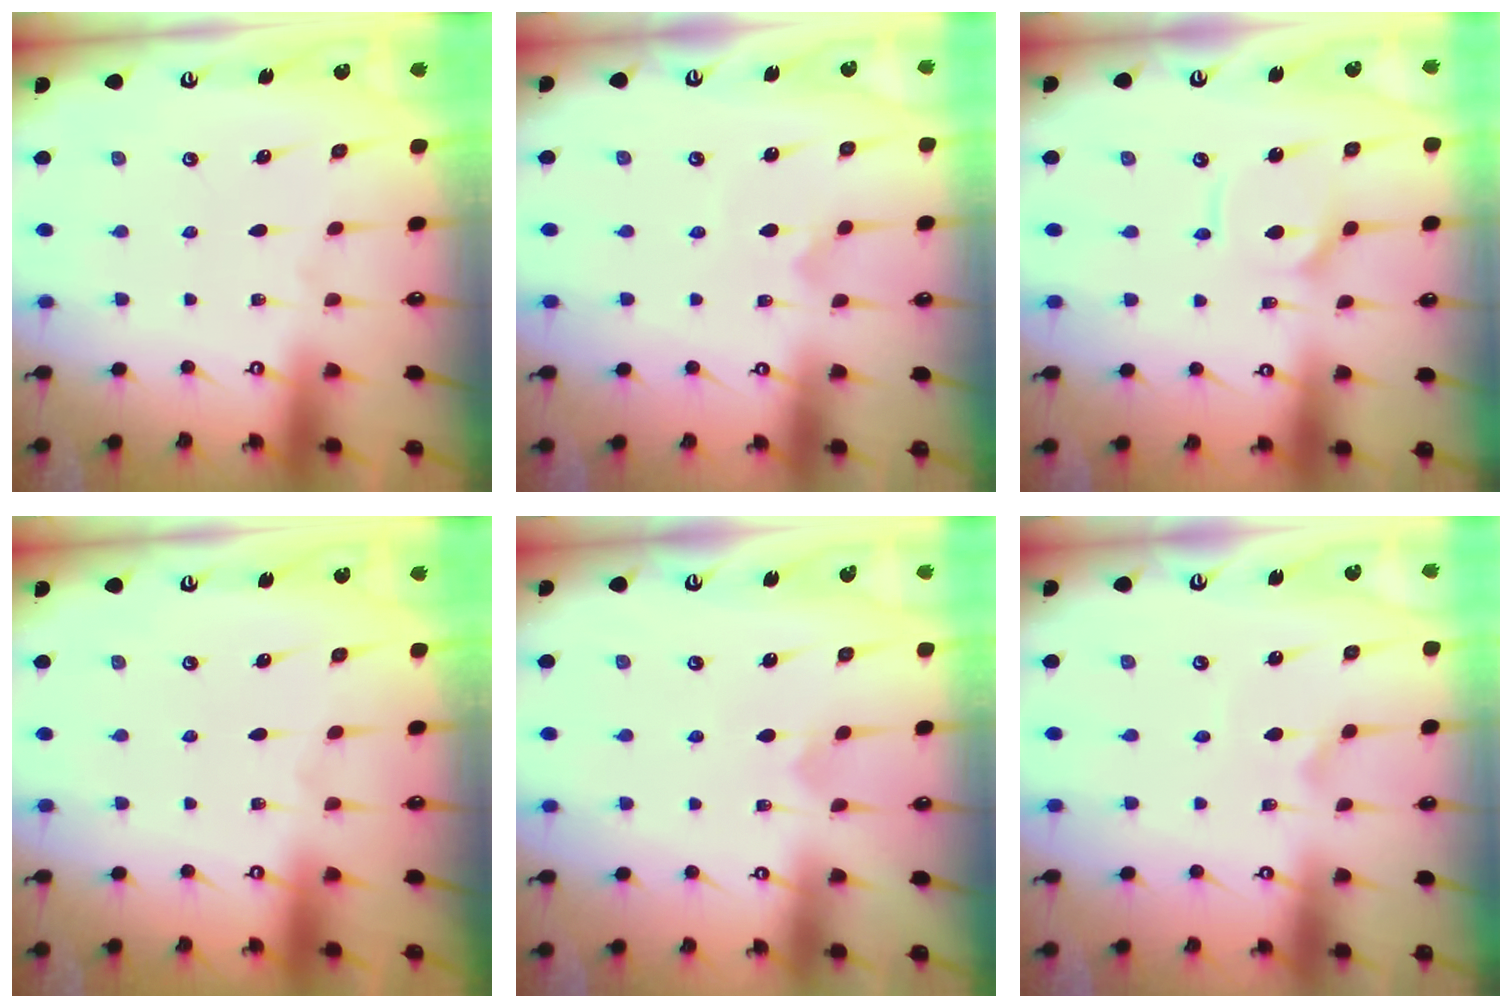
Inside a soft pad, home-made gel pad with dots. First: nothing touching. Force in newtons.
{"total": 3.2, "press": 3.1, "slide": 0.2}
{"total": 5.8, "press": 5.8, "slide": 0.6}
{"total": 0.0}
{"total": 3.0, "press": 3.0, "slide": 0.2}
{"total": 1.7, "press": 1.6, "slide": 0.1}